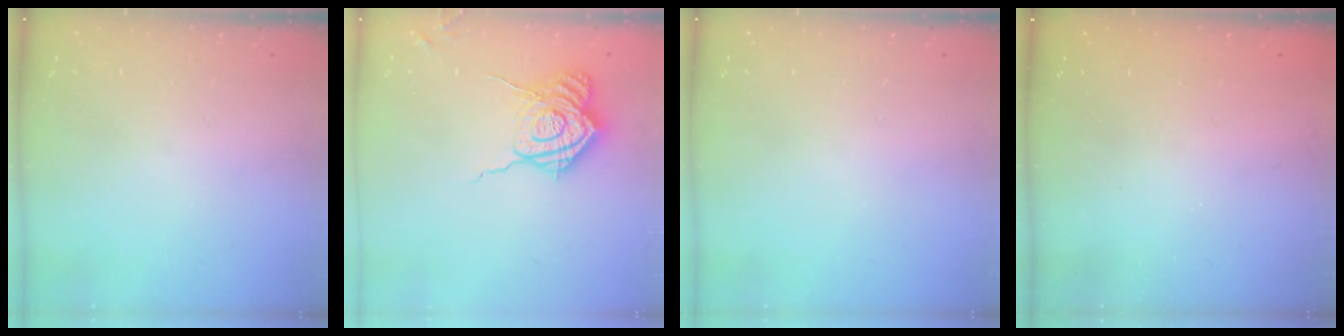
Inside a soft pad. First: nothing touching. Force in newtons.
{"total": 16.2, "press": 16.2, "slide": 0.5}
{"total": 0.0}
{"total": 2.5, "press": 2.4, "slide": 0.7}